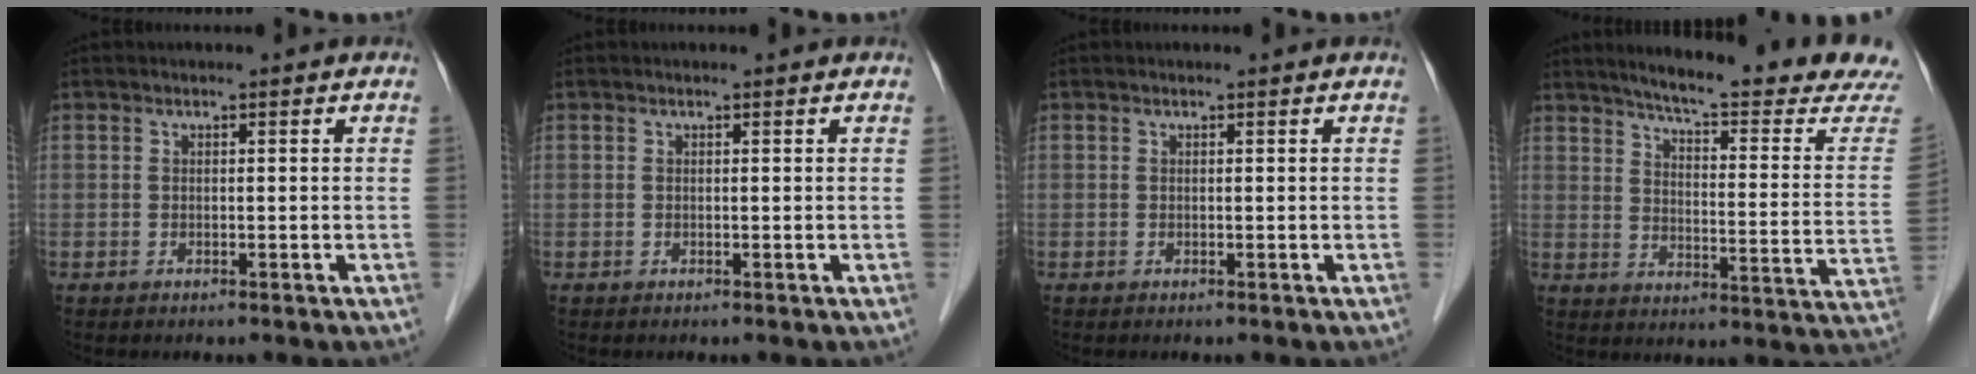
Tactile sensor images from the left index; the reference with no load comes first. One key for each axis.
{"total": 0.0}
{"total": 0.0}
{"total": 21.1, "fx": 19.4, "fy": -0.3, "fz": 8.4, "tx": -0.122, "ty": -0.092, "tz": 0.235}